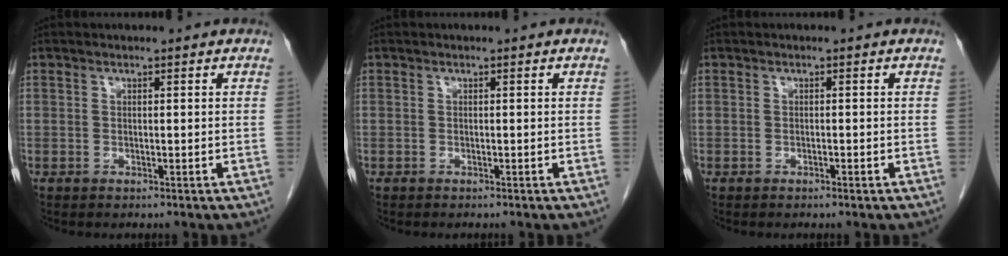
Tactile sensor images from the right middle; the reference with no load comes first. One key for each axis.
{"total": 0.0}
{"total": 0.6, "fx": -0.3, "fy": 0.1, "fz": 0.4, "tx": -0.010, "ty": 0.000, "tz": -0.004}